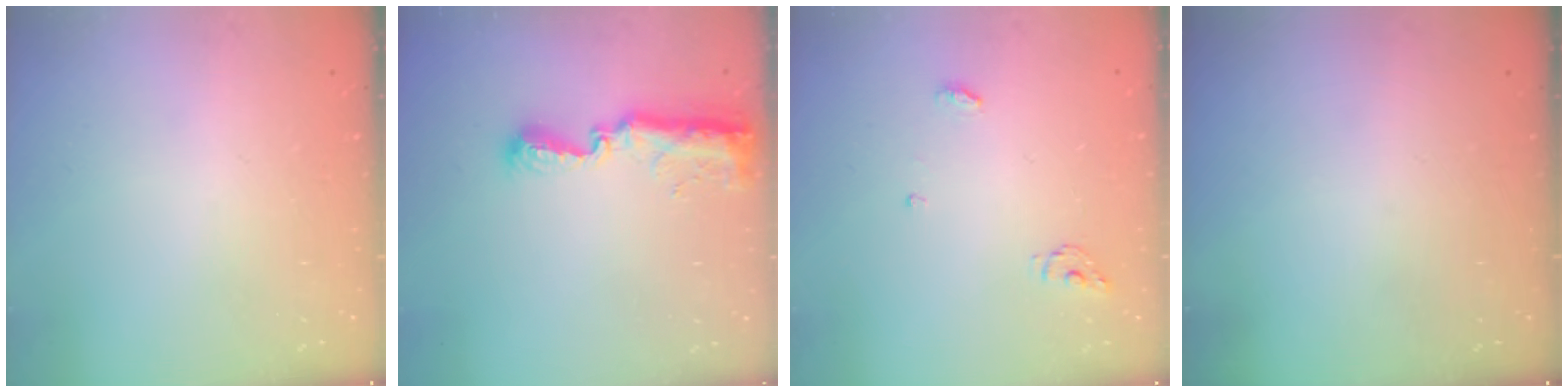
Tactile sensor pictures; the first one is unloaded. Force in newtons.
{"total": 8.6, "press": 8.6, "slide": 0.5}
{"total": 4.4, "press": 4.4, "slide": 0.3}
{"total": 0.0}